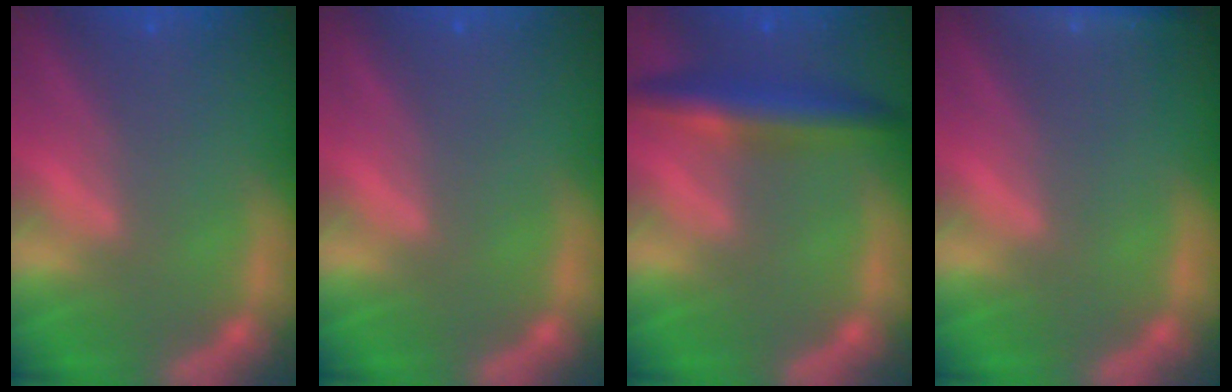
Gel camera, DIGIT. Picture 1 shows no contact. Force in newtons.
{"total": 0.0}
{"total": 5.0}
{"total": 3.0}